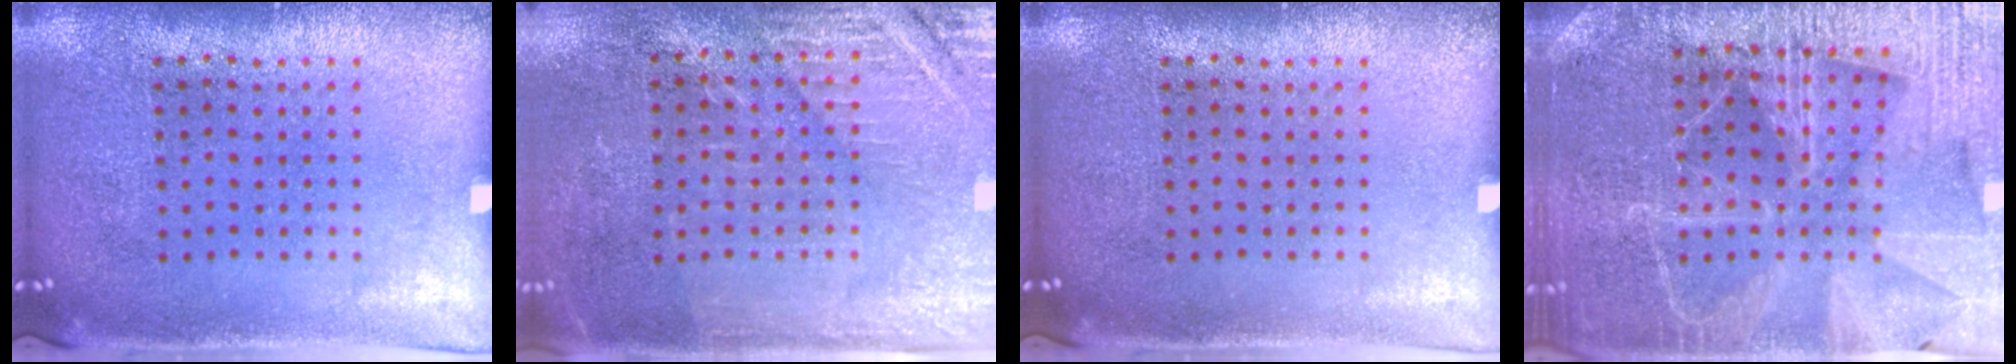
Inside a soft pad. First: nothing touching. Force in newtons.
{"total": 2.9, "press": 2.9, "slide": 0.2}
{"total": 0.0}
{"total": 4.5, "press": 4.2, "slide": 1.7}